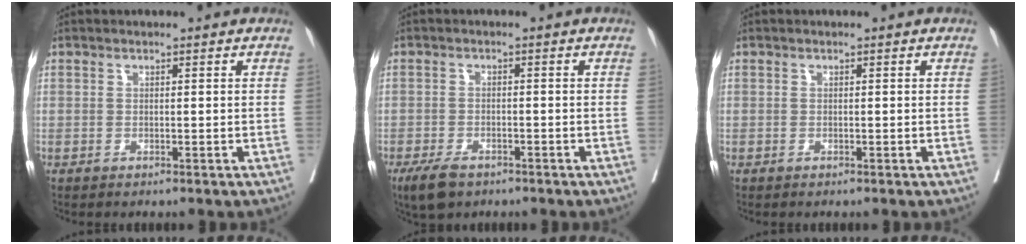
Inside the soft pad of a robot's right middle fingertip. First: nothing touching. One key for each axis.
{"total": 4.5, "fx": -3.2, "fy": 2.1, "fz": 2.5, "tx": -0.049, "ty": -0.006, "tz": -0.051}
{"total": 0.0}